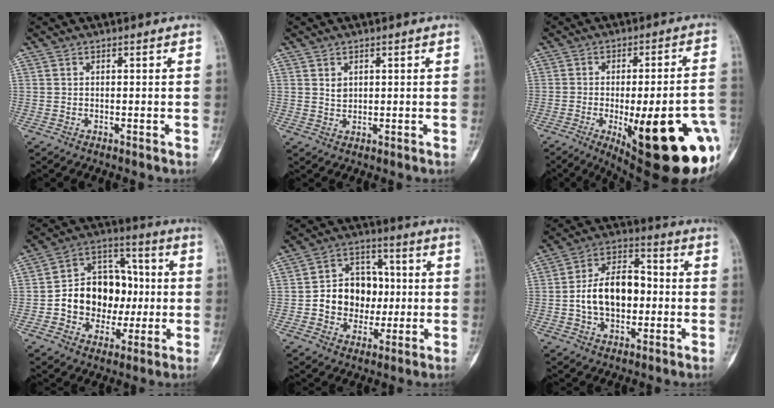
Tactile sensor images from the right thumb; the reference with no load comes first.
{"total": 1.8, "force": [0.7, 1.3, 0.9], "torque": [-0.008, -0.006, 0.017]}
{"total": 28.5, "force": [-8.8, 8.4, 25.7], "torque": [-0.273, 0.000, -0.099]}
{"total": 16.6, "force": [-1.0, 13.0, 10.3], "torque": [-0.107, 0.041, -0.012]}
{"total": 12.7, "force": [-0.5, 10.5, 7.1], "torque": [-0.061, 0.029, -0.006]}
{"total": 13.9, "force": [-0.9, 8.9, 10.6], "torque": [-0.159, 0.033, -0.019]}